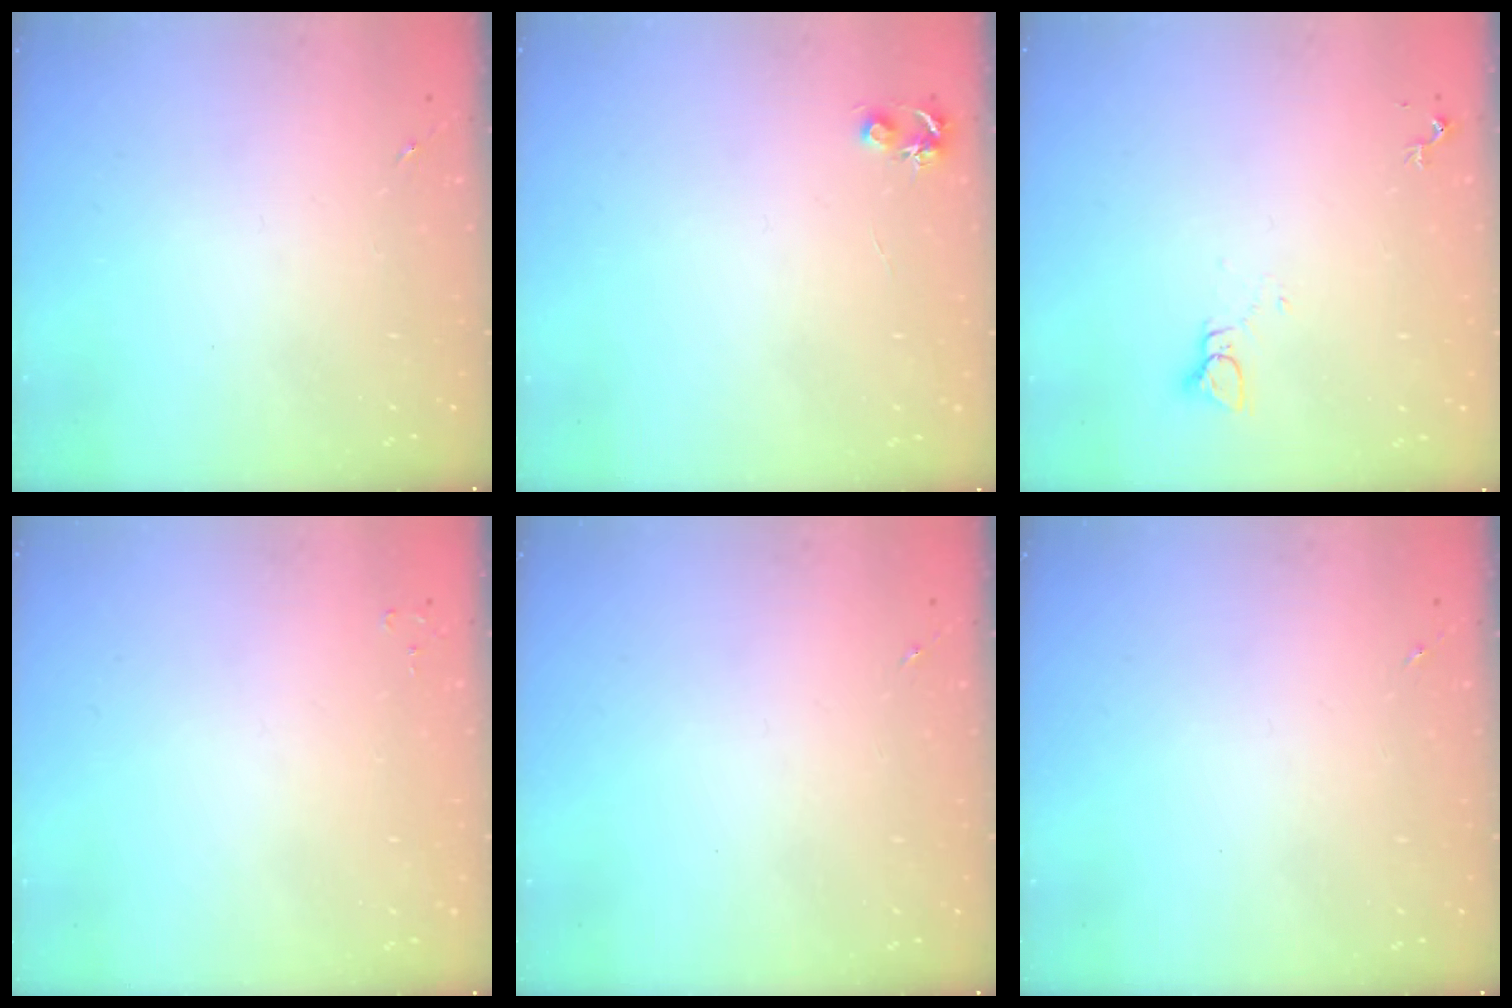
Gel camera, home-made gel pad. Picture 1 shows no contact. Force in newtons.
{"total": 4.7, "press": 4.7, "slide": 0.6}
{"total": 2.7, "press": 2.7, "slide": 0.2}
{"total": 2.2, "press": 2.2, "slide": 0.2}
{"total": 0.0}
{"total": 0.0}